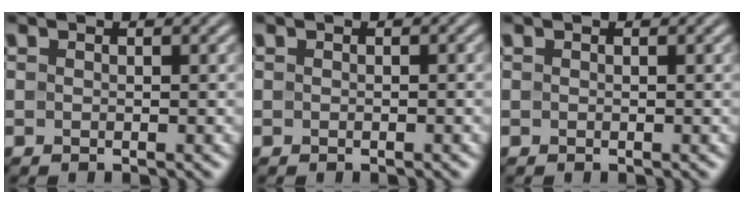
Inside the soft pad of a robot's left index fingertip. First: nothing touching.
{"total": 0.0}
{"total": 0.0}